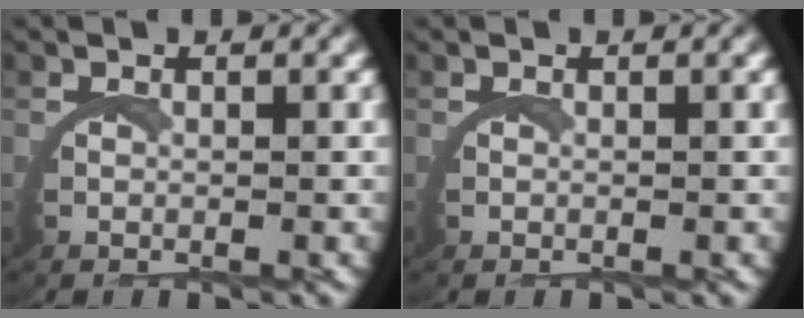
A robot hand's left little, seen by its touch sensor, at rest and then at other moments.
{"total": 0.0}